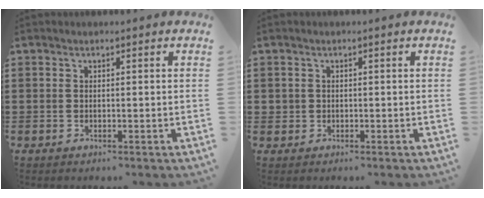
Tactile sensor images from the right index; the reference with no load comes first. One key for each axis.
{"total": 0.9, "fx": 0.0, "fy": 0.9, "fz": 0.1, "tx": -0.003, "ty": 0.006, "tz": -0.002}